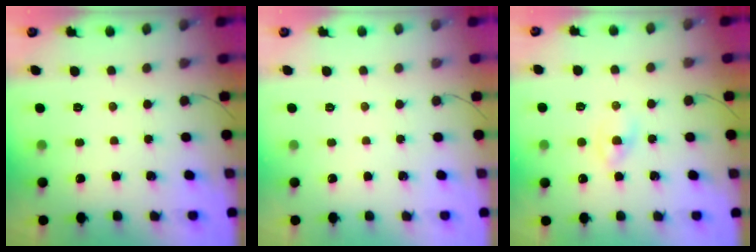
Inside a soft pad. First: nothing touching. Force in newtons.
{"total": 0.0}
{"total": 1.6, "press": 1.4, "slide": 0.9}